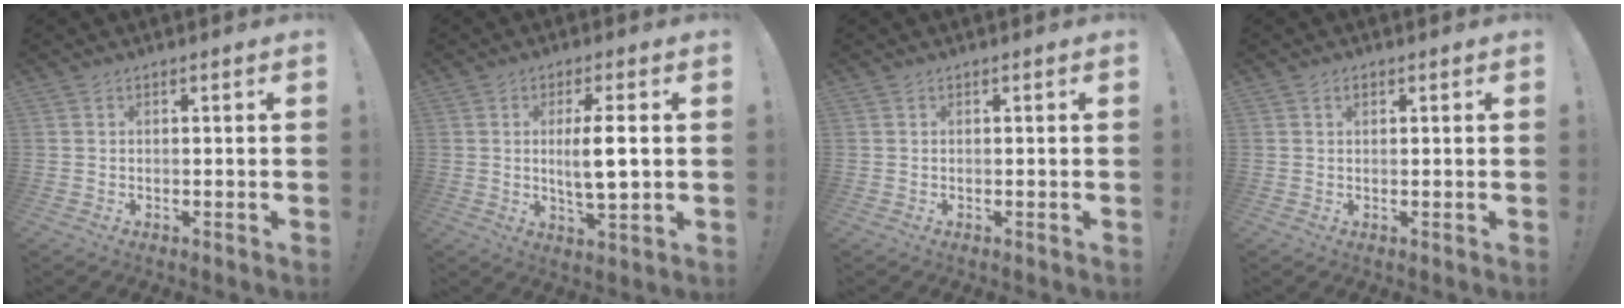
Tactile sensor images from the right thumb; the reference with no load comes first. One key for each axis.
{"total": 7.6, "fx": 1.1, "fy": 1.5, "fz": 7.4, "tx": -0.131, "ty": -0.010, "tz": 0.011}
{"total": 0.0}
{"total": 1.1, "fx": 0.6, "fy": 0.7, "fz": 0.6, "tx": -0.012, "ty": 0.002, "tz": 0.012}